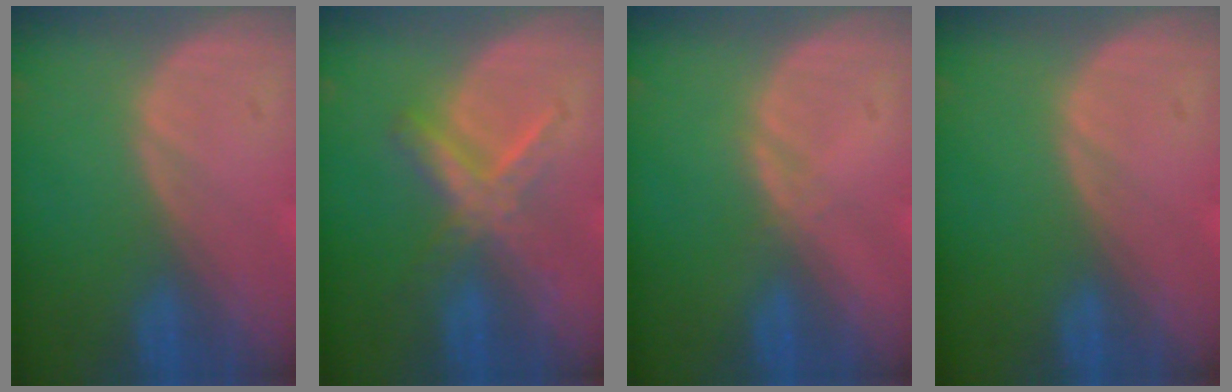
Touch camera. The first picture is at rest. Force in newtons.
{"total": 5.6, "press": 5.5, "slide": 1.2}
{"total": 0.6, "press": 0.6, "slide": 0.1}
{"total": 0.0}